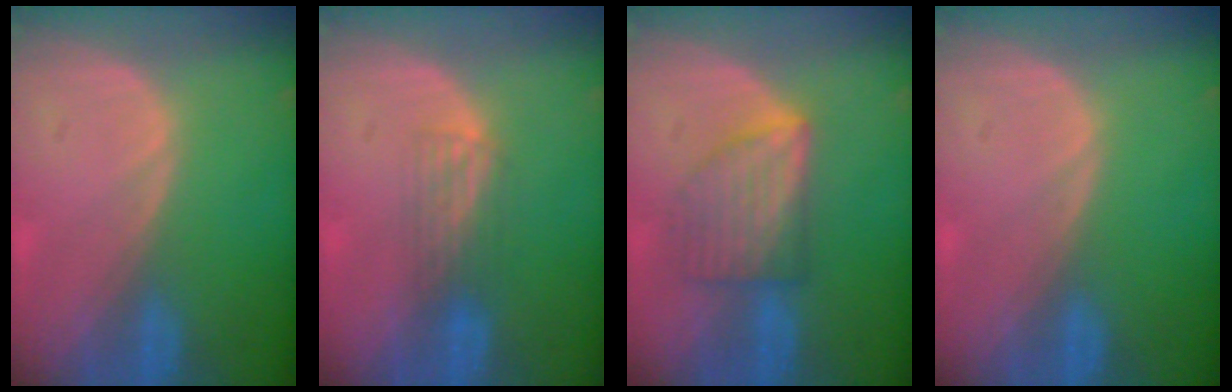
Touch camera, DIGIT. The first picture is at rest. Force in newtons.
{"total": 2.9, "press": 2.6, "slide": 1.2}
{"total": 6.1, "press": 6.1, "slide": 0.2}
{"total": 0.0}